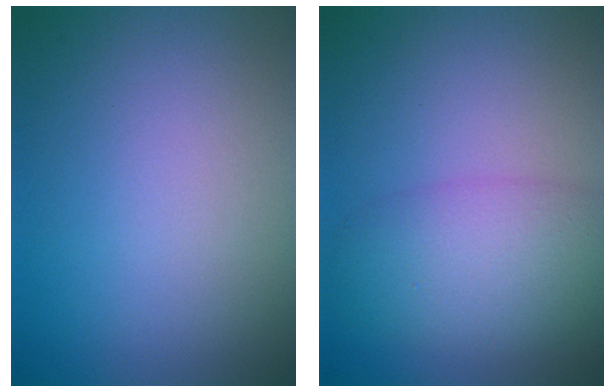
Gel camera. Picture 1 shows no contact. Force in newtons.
{"total": 5.7, "press": 5.7, "slide": 0.1}